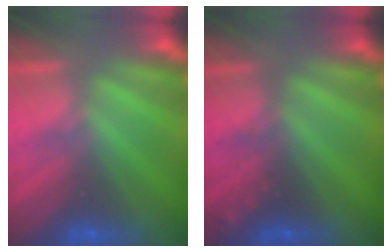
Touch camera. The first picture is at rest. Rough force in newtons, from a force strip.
{"total": 2.5}